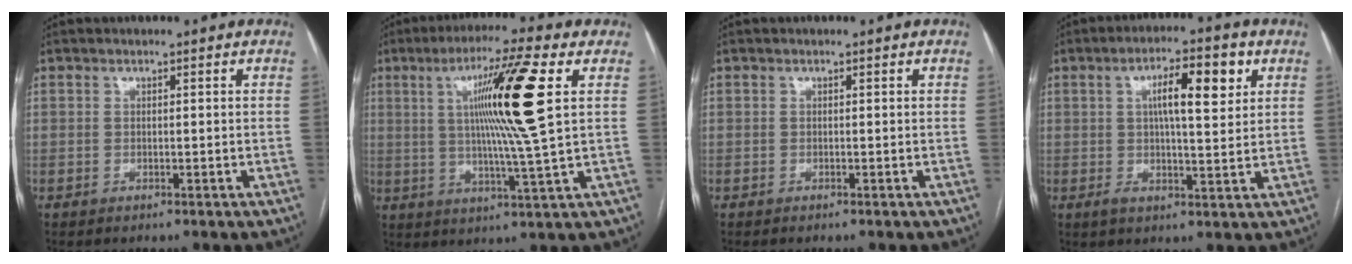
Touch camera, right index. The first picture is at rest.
{"total": 14.1, "force": [3.5, -1.5, 13.6], "torque": [-0.236, 0.000, 0.057]}
{"total": 0.0}
{"total": 9.2, "force": [2.9, 2.0, 8.5], "torque": [-0.141, 0.019, 0.047]}